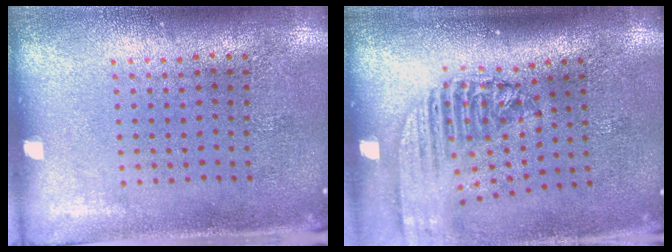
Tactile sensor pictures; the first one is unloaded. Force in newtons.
{"total": 2.1, "press": 1.7, "slide": 1.3}